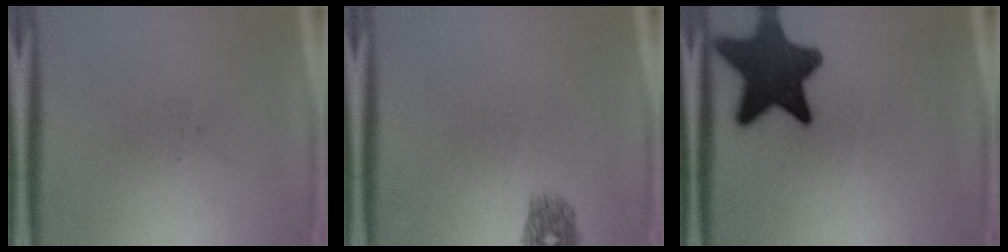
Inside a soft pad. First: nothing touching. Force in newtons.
{"total": 1.6}
{"total": 13.1}